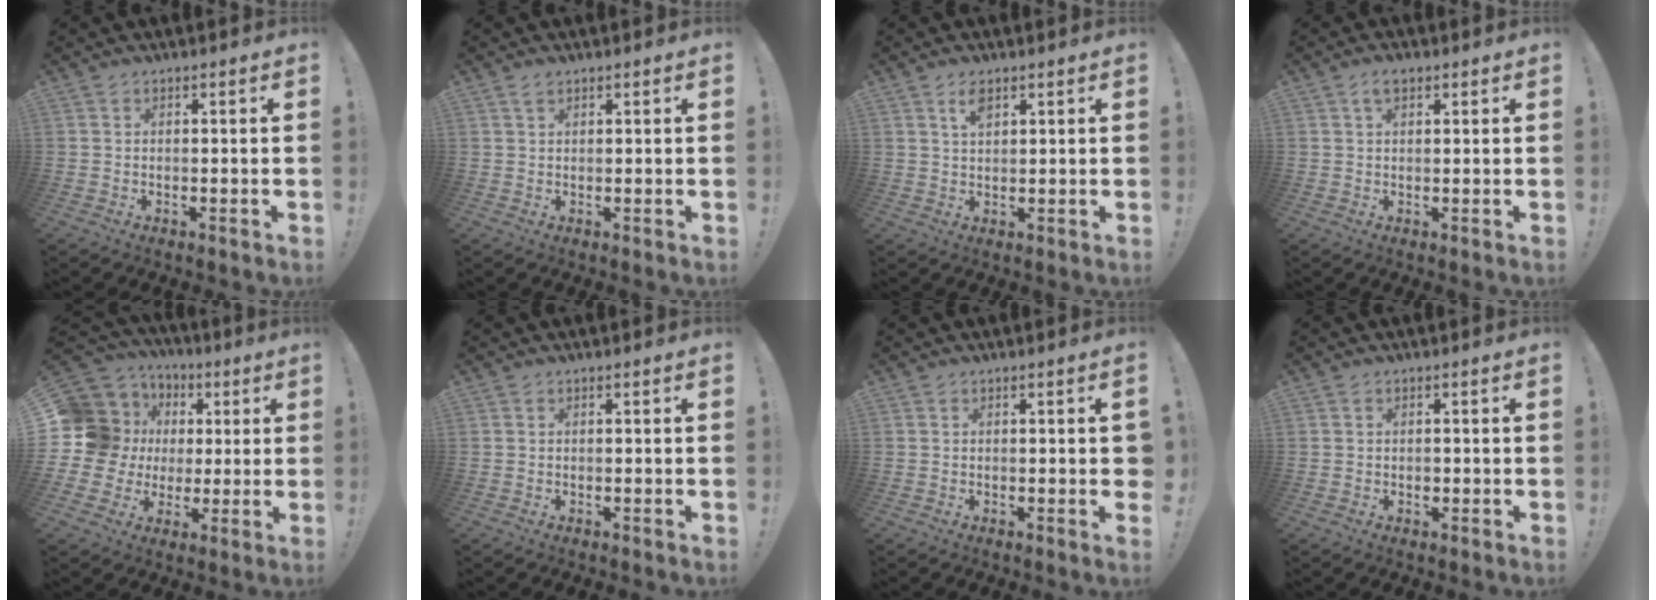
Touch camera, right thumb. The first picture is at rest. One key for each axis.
{"total": 1.5, "fx": 1.1, "fy": 0.7, "fz": 0.8, "tx": -0.011, "ty": -0.002, "tz": 0.020}
{"total": 3.6, "fx": 2.0, "fy": 1.6, "fz": 2.6, "tx": -0.043, "ty": -0.004, "tz": 0.032}
{"total": 3.3, "fx": 1.8, "fy": 1.6, "fz": 2.3, "tx": -0.039, "ty": 0.000, "tz": 0.030}
{"total": 14.8, "fx": 2.6, "fy": 13.4, "fz": 5.6, "tx": -0.092, "ty": -0.013, "tz": 0.078}
{"total": 0.0}
{"total": 2.2, "fx": 0.1, "fy": 0.4, "fz": 2.2, "tx": -0.029, "ty": 0.000, "tz": 0.000}
{"total": 1.1, "fx": -0.5, "fy": 0.9, "fz": 0.4, "tx": -0.004, "ty": 0.001, "tz": -0.010}